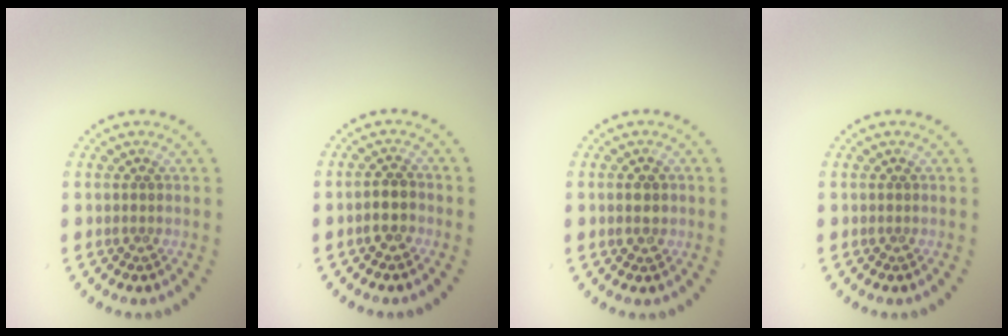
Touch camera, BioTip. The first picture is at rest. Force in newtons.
{"total": 2.1, "press": 1.9, "slide": 0.9}
{"total": 2.1, "press": 2.1, "slide": 0.2}
{"total": 0.0}